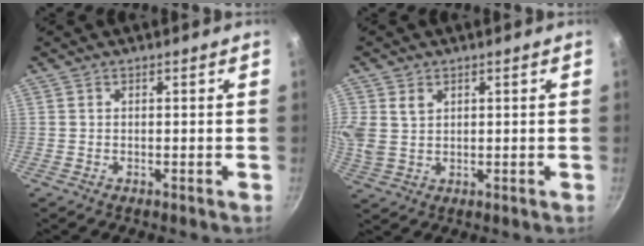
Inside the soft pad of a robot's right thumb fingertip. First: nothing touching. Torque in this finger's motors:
{"motor_torque": [-0.67, 1.12, 0.91, 0.46, 0.11]}